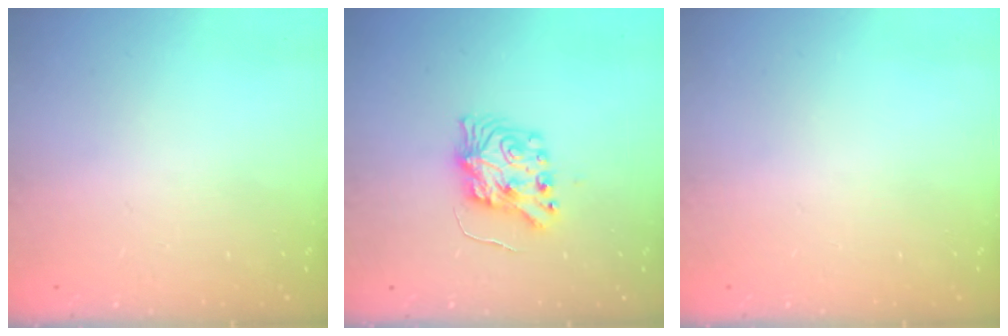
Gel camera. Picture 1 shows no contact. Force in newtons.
{"total": 8.7, "press": 8.6, "slide": 0.4}
{"total": 0.0}